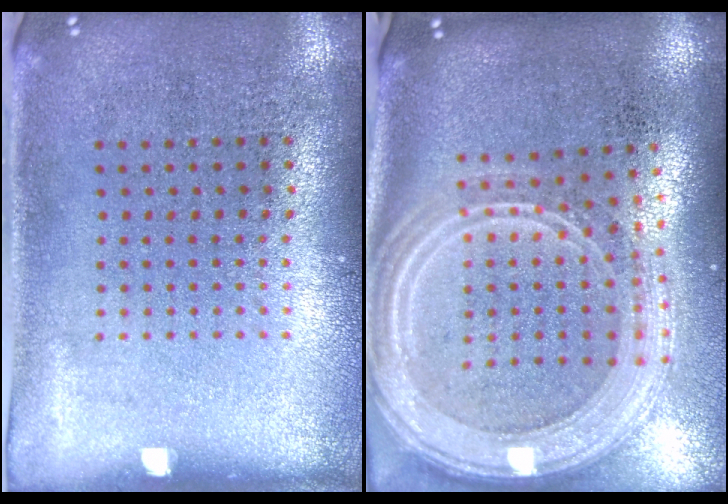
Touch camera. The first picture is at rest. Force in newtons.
{"total": 3.1, "press": 2.5, "slide": 1.8}